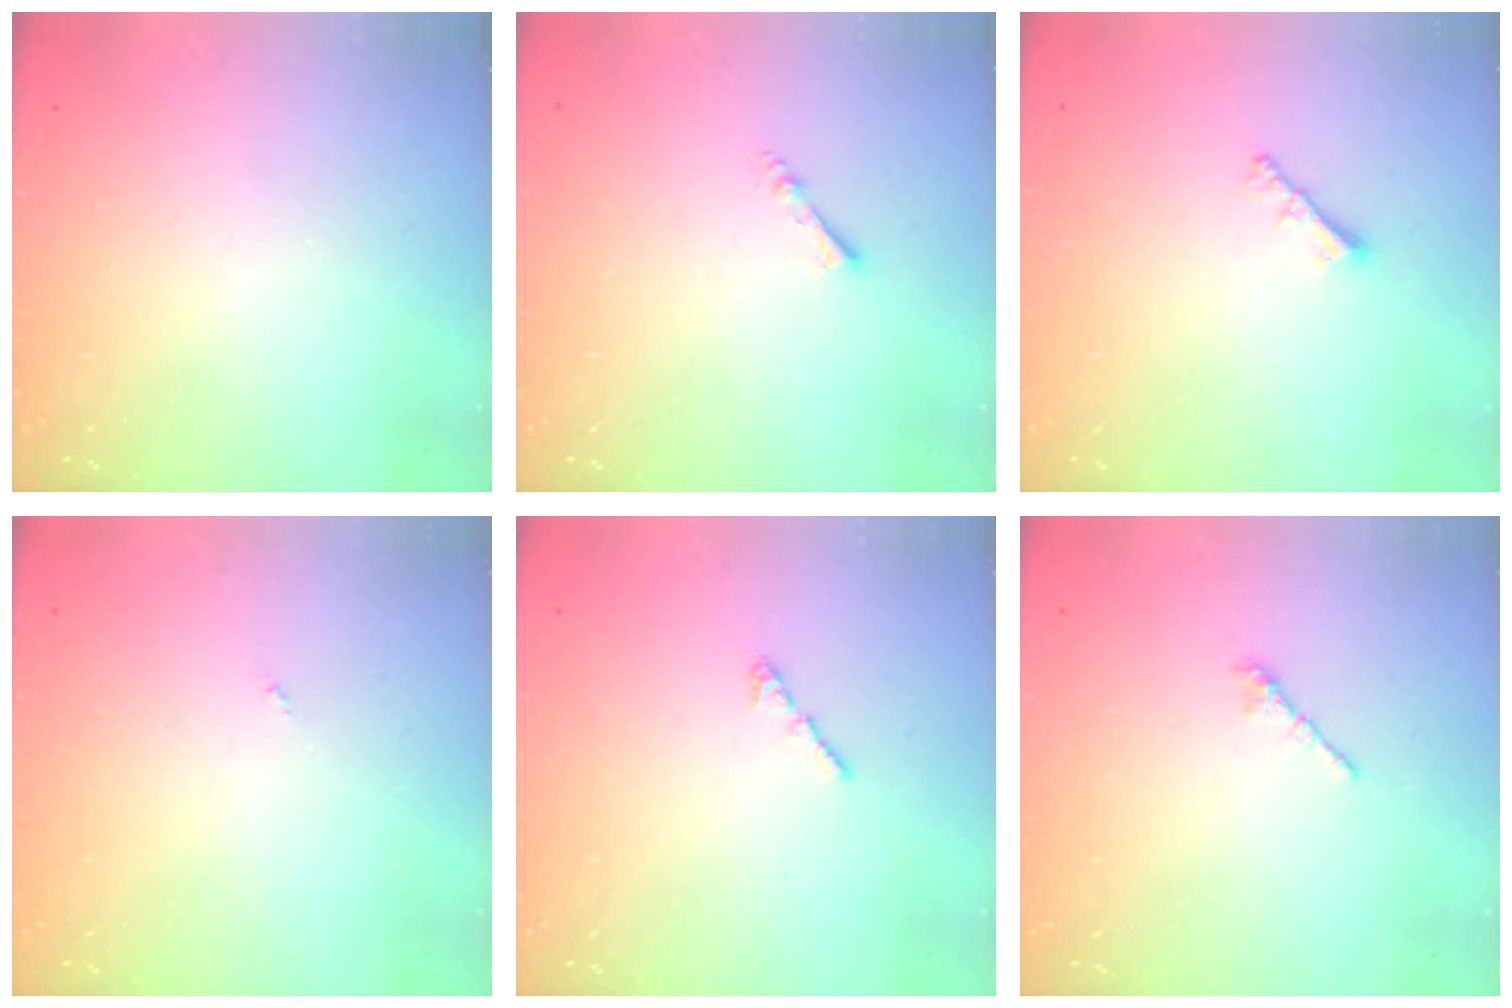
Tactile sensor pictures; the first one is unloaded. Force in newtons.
{"total": 2.2, "press": 2.1, "slide": 0.4}
{"total": 2.0, "press": 2.0, "slide": 0.5}
{"total": 0.0}
{"total": 1.2, "press": 1.1, "slide": 0.5}
{"total": 2.4, "press": 2.3, "slide": 0.7}